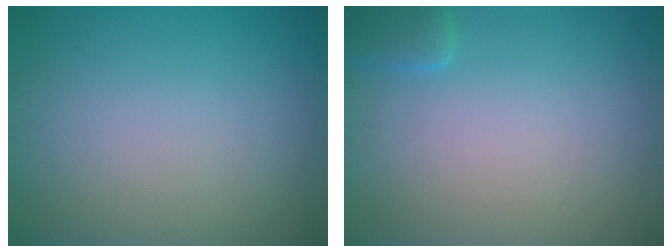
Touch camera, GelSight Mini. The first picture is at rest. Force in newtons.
{"total": 1.4, "press": 1.4, "slide": 0.1}